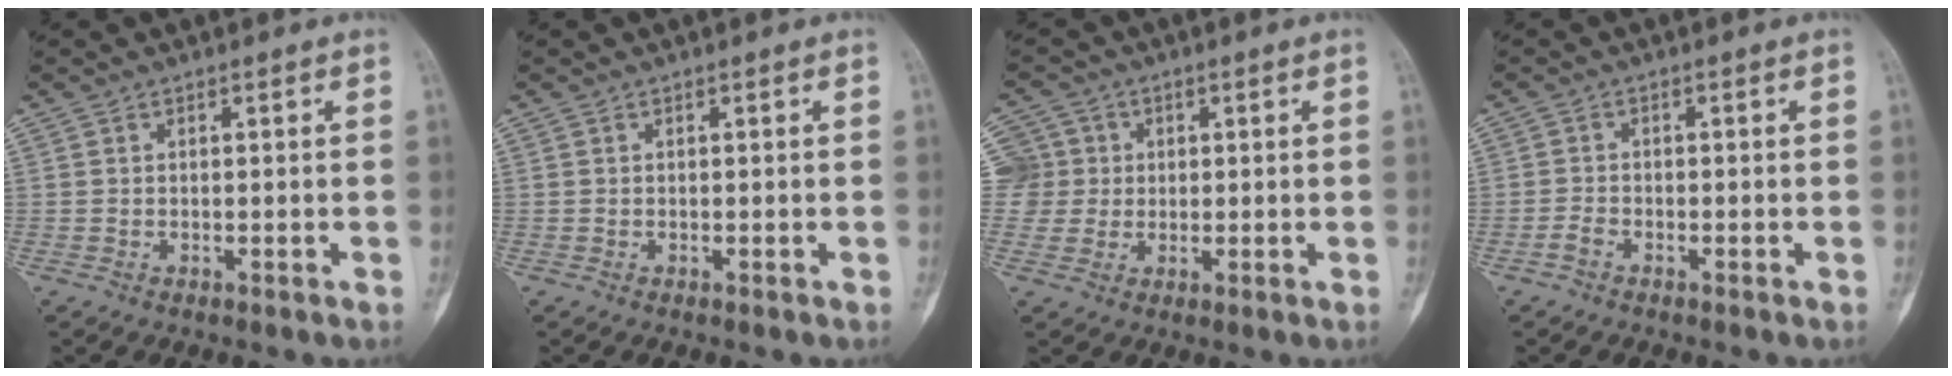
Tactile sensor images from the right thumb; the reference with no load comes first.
{"total": 0.0}
{"total": 6.7, "force": [1.2, 6.6, 0.4], "torque": [0.020, 0.013, 0.020]}
{"total": 1.6, "force": [-1.1, 0.8, 0.8], "torque": [-0.021, 0.006, -0.024]}